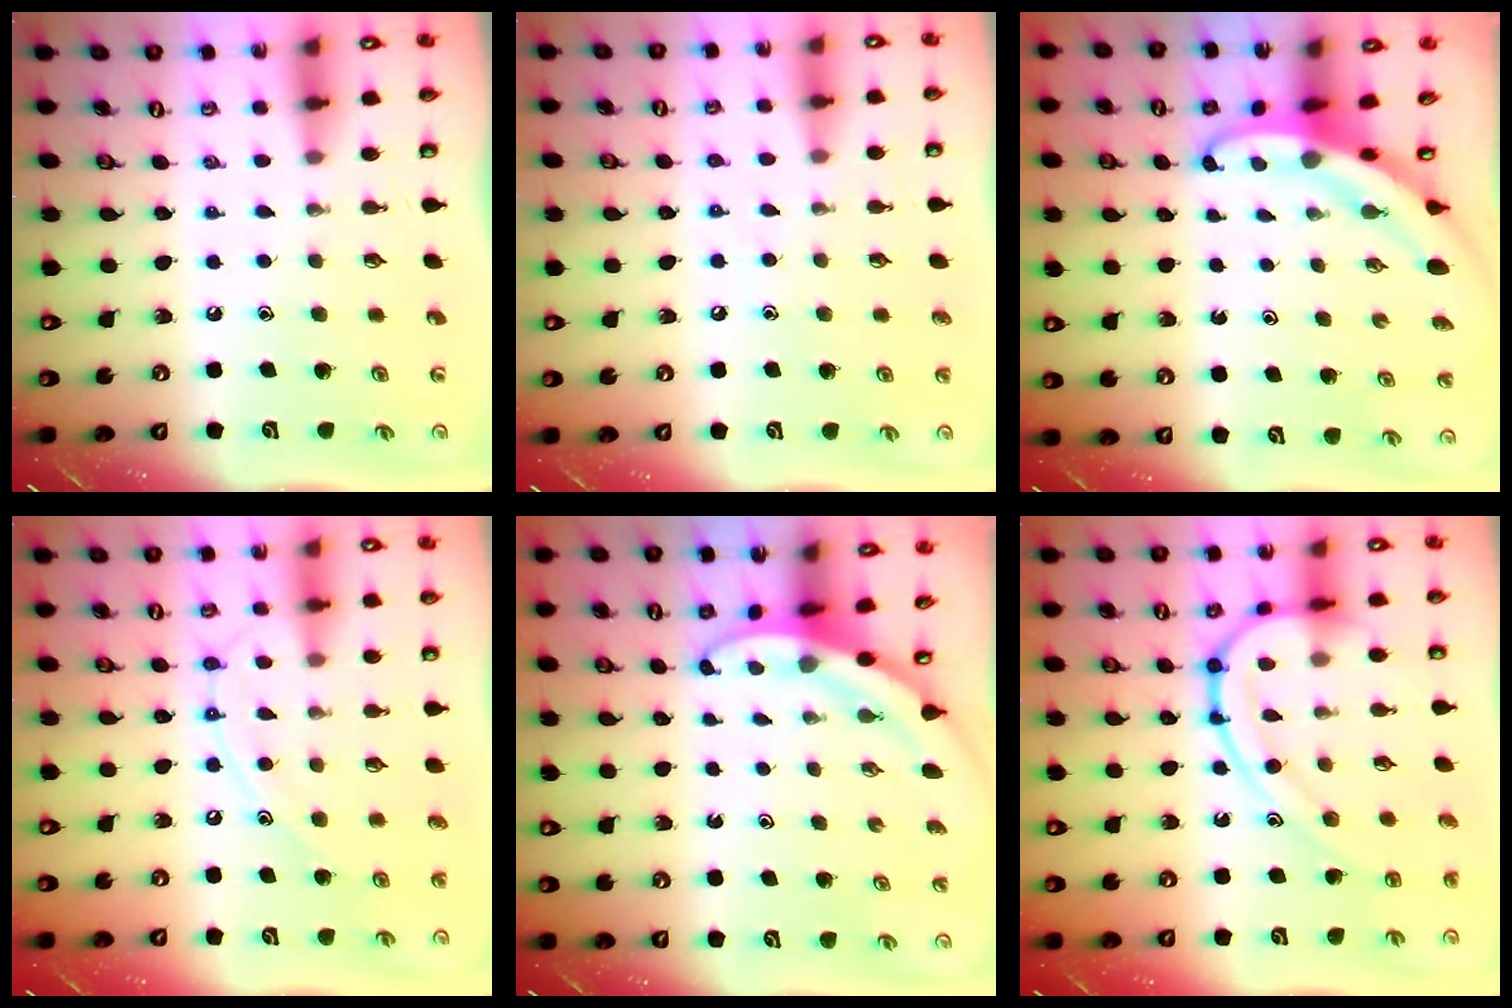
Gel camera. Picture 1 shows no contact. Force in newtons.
{"total": 5.2, "press": 5.1, "slide": 0.6}
{"total": 5.4, "press": 5.4, "slide": 0.3}
{"total": 10.7, "press": 10.7, "slide": 1.0}
{"total": 3.3, "press": 3.3, "slide": 0.1}
{"total": 14.4, "press": 14.4, "slide": 0.5}